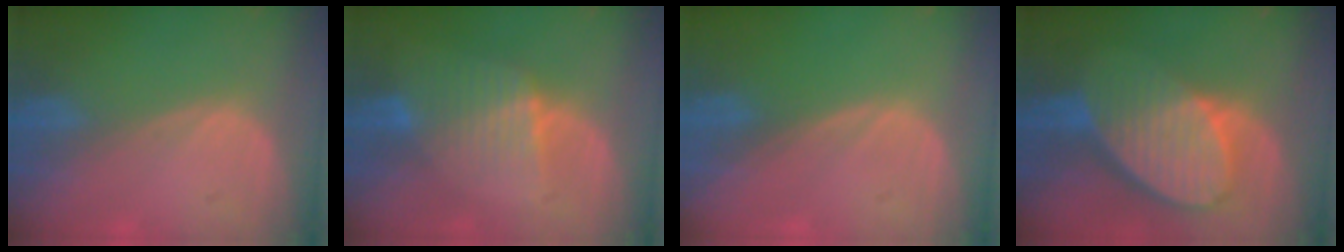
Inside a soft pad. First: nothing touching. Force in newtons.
{"total": 6.6, "press": 5.8, "slide": 3.2}
{"total": 0.0}
{"total": 10.2, "press": 9.0, "slide": 4.8}